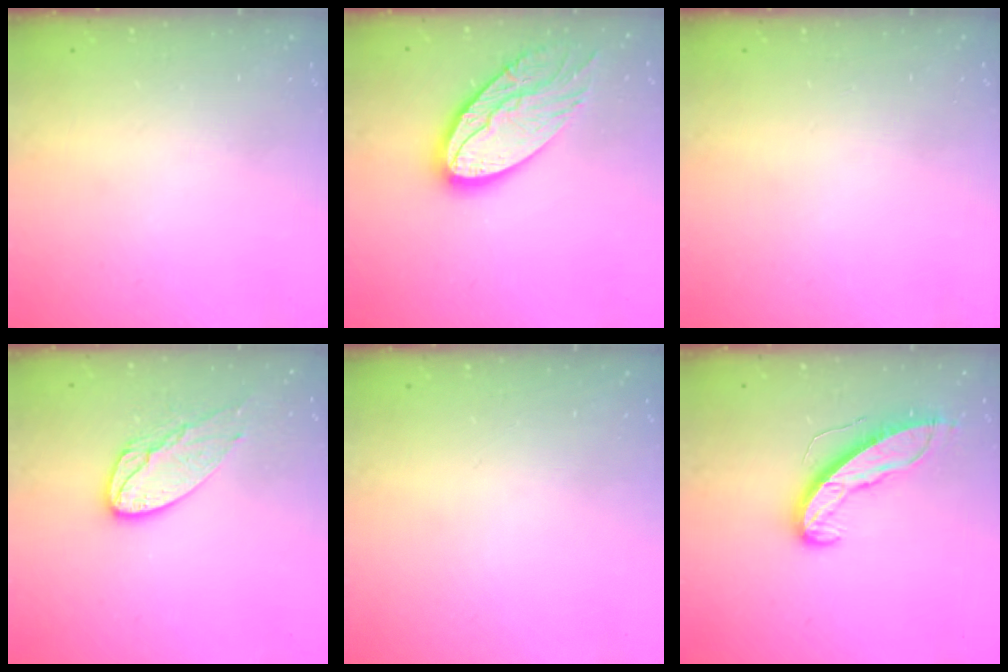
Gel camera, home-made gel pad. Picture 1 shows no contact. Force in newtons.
{"total": 19.0, "press": 18.9, "slide": 1.5}
{"total": 0.0}
{"total": 11.3, "press": 11.3, "slide": 0.8}
{"total": 0.0}
{"total": 11.0, "press": 11.0, "slide": 0.9}